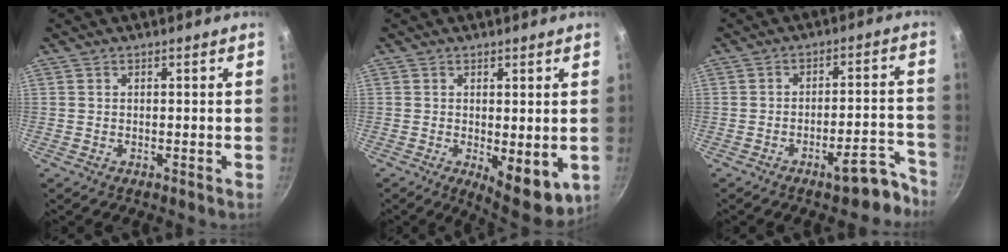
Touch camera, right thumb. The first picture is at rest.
{"total": 8.4, "force": [-1.8, 3.4, 7.5], "torque": [-0.095, -0.022, -0.015]}
{"total": 7.8, "force": [-5.8, 2.2, 4.7], "torque": [-0.048, 0.062, -0.081]}